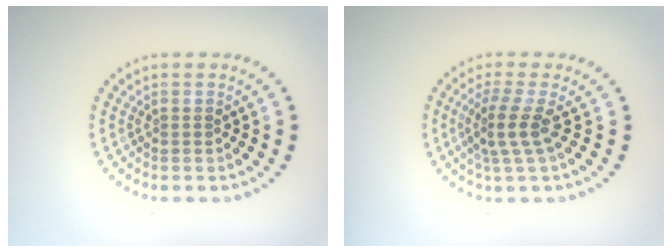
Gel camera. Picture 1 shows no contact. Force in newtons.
{"total": 2.9, "press": 2.1, "slide": 2.0}